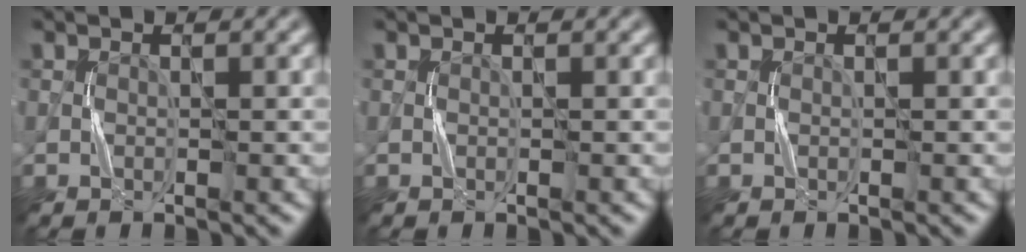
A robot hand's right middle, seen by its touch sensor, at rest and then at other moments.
{"total": 0.0}
{"total": 0.0}